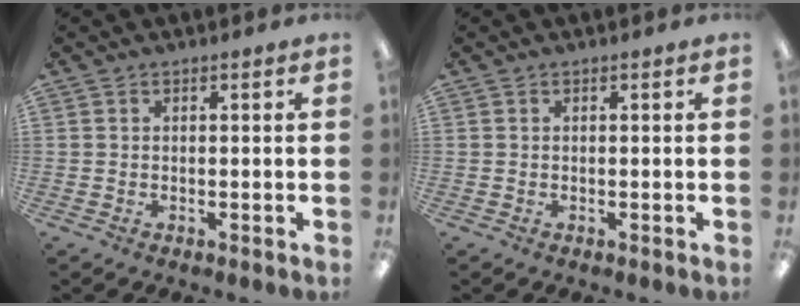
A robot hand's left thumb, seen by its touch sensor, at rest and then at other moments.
{"total": 0.0}